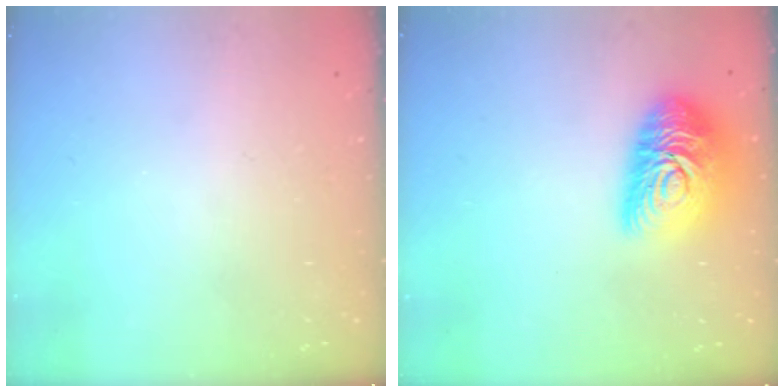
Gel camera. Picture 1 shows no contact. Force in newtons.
{"total": 15.6, "press": 15.6, "slide": 1.2}